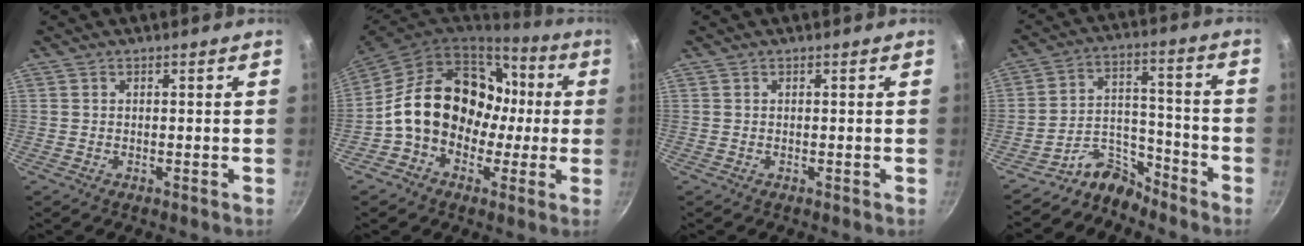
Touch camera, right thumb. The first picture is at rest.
{"total": 20.7, "force": [0.2, 16.1, 13.0], "torque": [-0.181, 0.060, 0.003]}
{"total": 0.0}
{"total": 8.3, "force": [-7.5, 3.3, 1.3], "torque": [0.002, 0.090, -0.149]}